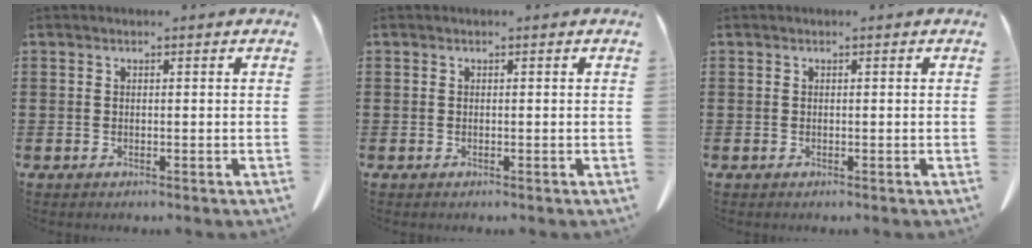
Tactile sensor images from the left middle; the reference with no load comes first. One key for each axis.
{"total": 0.0}
{"total": 0.0}